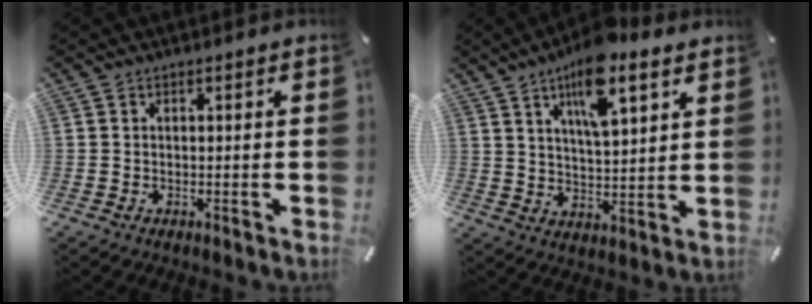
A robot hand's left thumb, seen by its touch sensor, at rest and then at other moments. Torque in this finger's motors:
{"motor_torque": [2.99, 2.02, 1.69, -1.08, 0.55]}